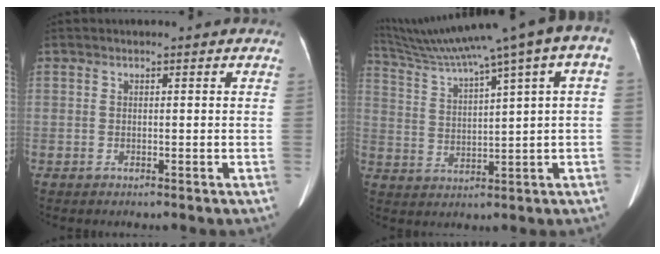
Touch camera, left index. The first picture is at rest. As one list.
[{"total": 15.6, "force": [9.5, 0.4, 12.4], "torque": [-0.206, 0.043, 0.149]}]